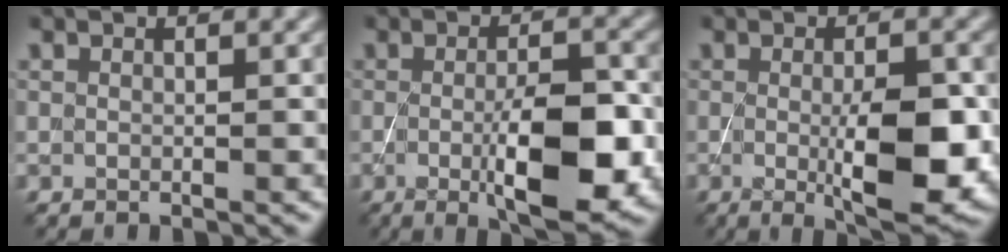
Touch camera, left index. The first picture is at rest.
{"total": 7.7, "force": [-1.5, 2.2, 7.2], "torque": [-0.116, -0.010, -0.021]}
{"total": 7.1, "force": [-0.9, 2.0, 6.8], "torque": [-0.108, -0.014, -0.008]}